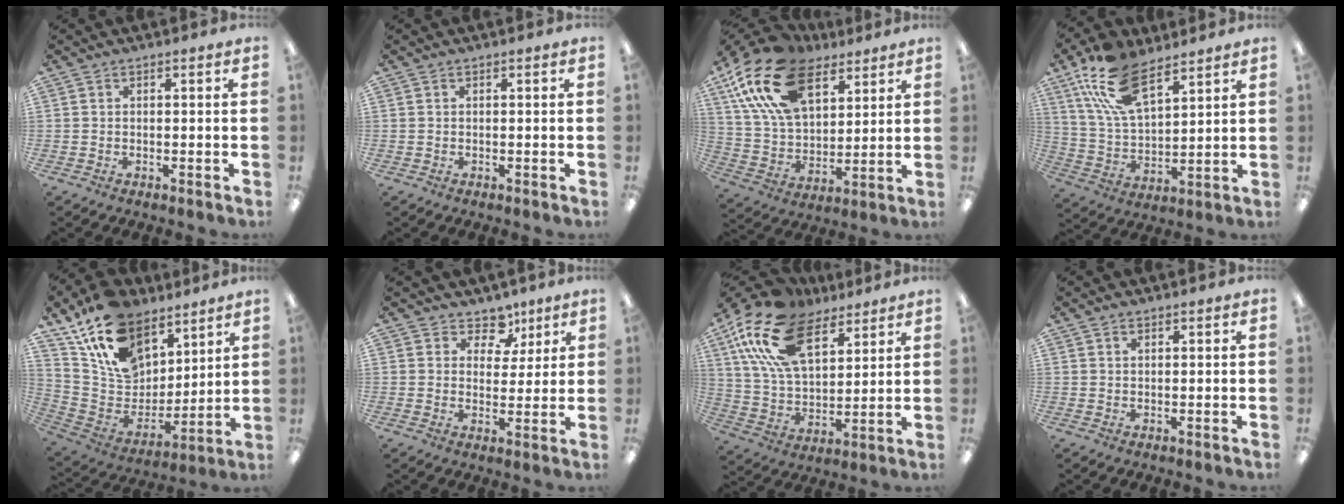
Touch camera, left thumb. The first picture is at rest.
{"total": 0.0}
{"total": 20.7, "force": [11.7, 11.9, 12.3], "torque": [-0.252, -0.044, 0.213]}
{"total": 16.7, "force": [10.2, 7.9, 10.5], "torque": [-0.229, -0.026, 0.185]}
{"total": 18.1, "force": [11.7, 11.4, 7.7], "torque": [-0.159, -0.065, 0.223]}
{"total": 6.8, "force": [4.4, 5.0, 1.8], "torque": [-0.027, -0.025, 0.079]}
{"total": 20.0, "force": [11.8, 10.7, 12.1], "torque": [-0.257, -0.048, 0.214]}
{"total": 0.9, "force": [0.6, 0.5, 0.3], "torque": [-0.008, 0.002, 0.011]}